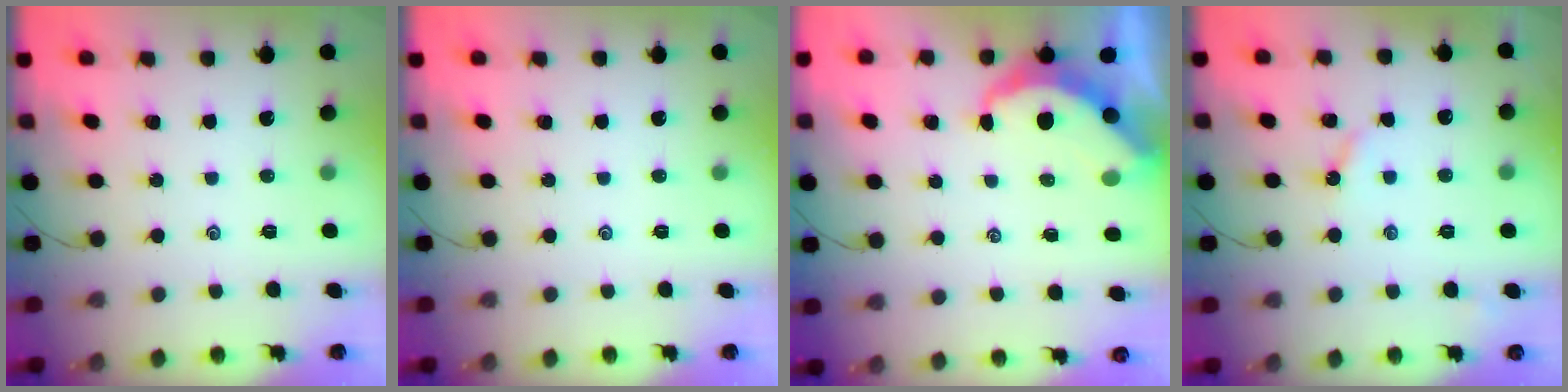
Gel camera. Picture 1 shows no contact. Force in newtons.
{"total": 0.0}
{"total": 6.0, "press": 6.0, "slide": 0.4}
{"total": 3.7, "press": 3.6, "slide": 0.5}